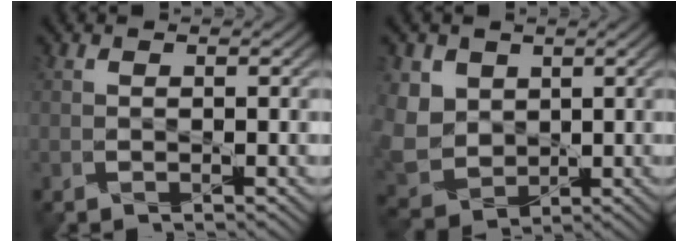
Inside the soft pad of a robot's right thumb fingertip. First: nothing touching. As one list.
[{"total": 5.6, "force": [1.9, 4.8, 2.2], "torque": [-0.087, -0.009, 0.043]}]